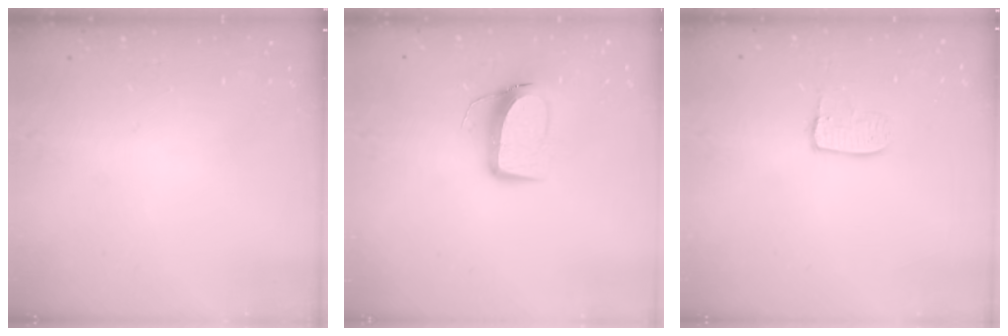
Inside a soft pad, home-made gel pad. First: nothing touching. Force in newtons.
{"total": 9.9, "press": 9.9, "slide": 0.8}
{"total": 6.3, "press": 6.3, "slide": 0.3}